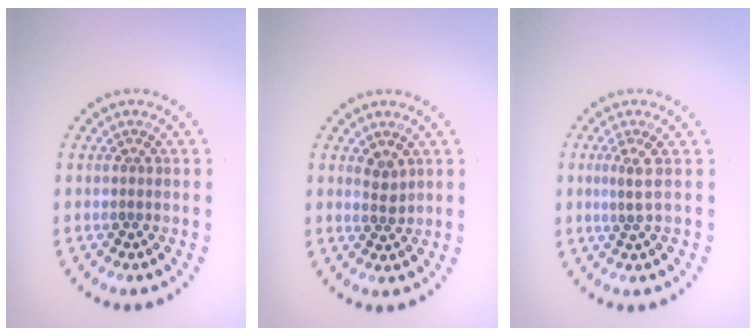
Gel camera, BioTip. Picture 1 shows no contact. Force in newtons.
{"total": 1.3, "press": 1.1, "slide": 0.8}
{"total": 1.5, "press": 1.0, "slide": 1.1}